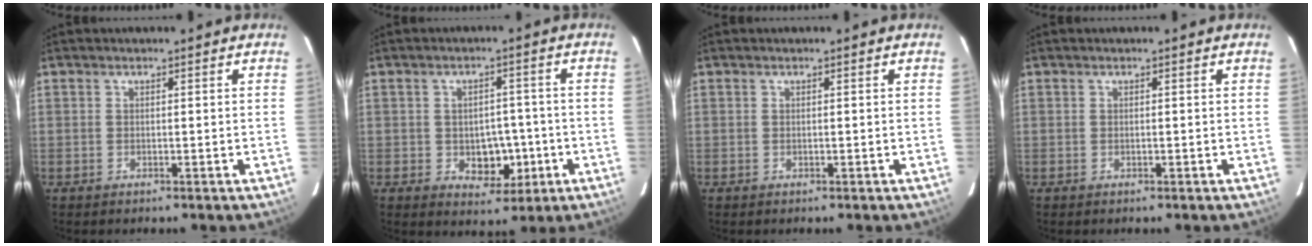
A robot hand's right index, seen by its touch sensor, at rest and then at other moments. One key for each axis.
{"total": 6.1, "fx": -1.6, "fy": 4.1, "fz": 4.2, "tx": -0.050, "ty": 0.010, "tz": -0.013}
{"total": 0.0}
{"total": 0.0}